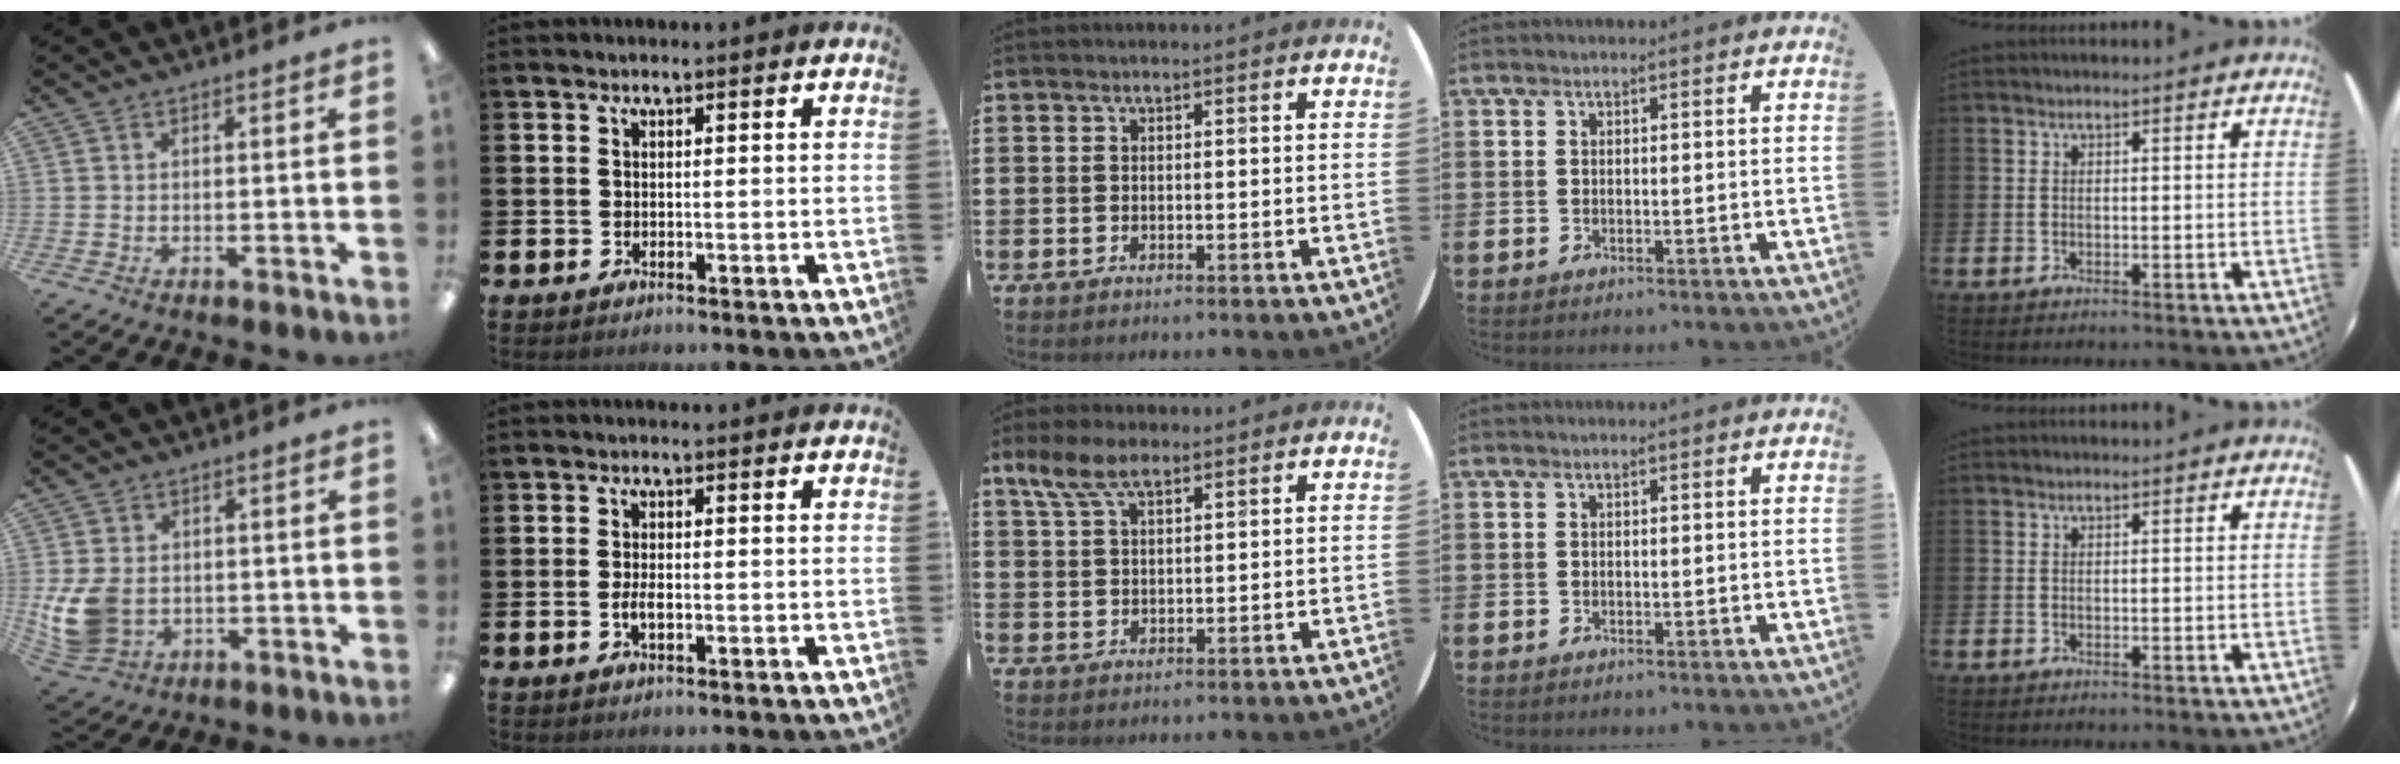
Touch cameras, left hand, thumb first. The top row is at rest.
{"thumb": {"total": 11.0, "force": [-1.1, 8.8, 6.5], "torque": [-0.133, 0.009, -0.013]}, "index": {"total": 1.7, "force": [-0.4, 0.7, 1.5], "torque": [-0.021, -0.003, -0.009]}, "middle": {"total": 5.6, "force": [3.6, 2.4, 3.5], "torque": [-0.069, -0.001, 0.065]}}